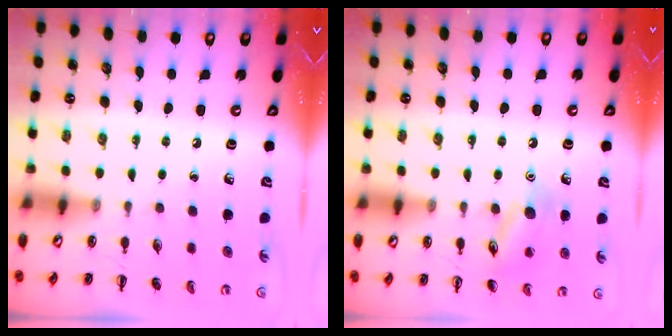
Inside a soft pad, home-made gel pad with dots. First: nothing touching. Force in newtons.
{"total": 10.6, "press": 10.5, "slide": 1.6}